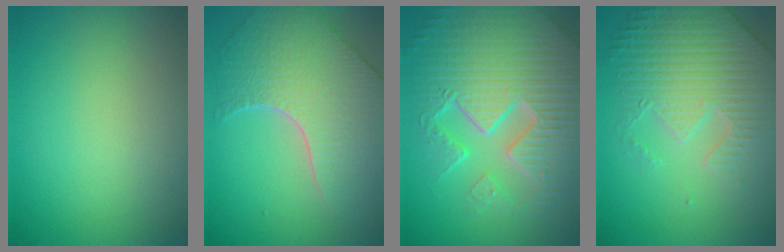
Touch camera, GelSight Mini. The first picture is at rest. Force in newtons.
{"total": 8.5, "press": 6.1, "slide": 5.8}
{"total": 11.1, "press": 7.0, "slide": 8.6}
{"total": 6.9, "press": 5.4, "slide": 4.3}